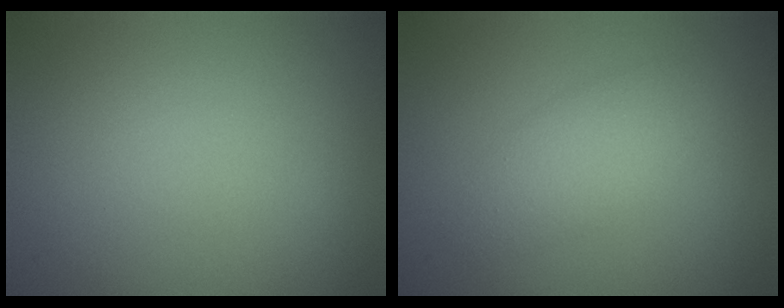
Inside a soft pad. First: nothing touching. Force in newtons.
{"total": 2.6, "press": 2.6, "slide": 0.1}